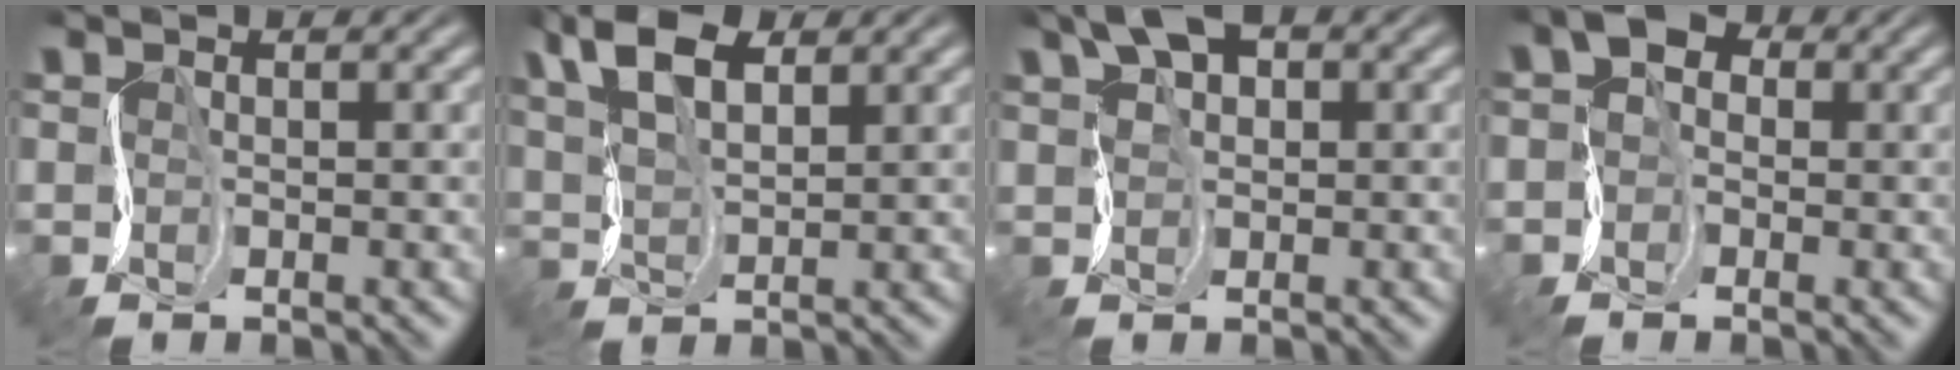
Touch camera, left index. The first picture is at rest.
{"total": 6.5, "force": [2.8, 3.3, 4.9], "torque": [-0.120, 0.009, 0.048]}
{"total": 4.7, "force": [1.8, 2.8, 3.3], "torque": [-0.069, 0.019, 0.011]}
{"total": 3.1, "force": [-0.2, 2.5, 1.9], "torque": [-0.023, 0.007, -0.021]}